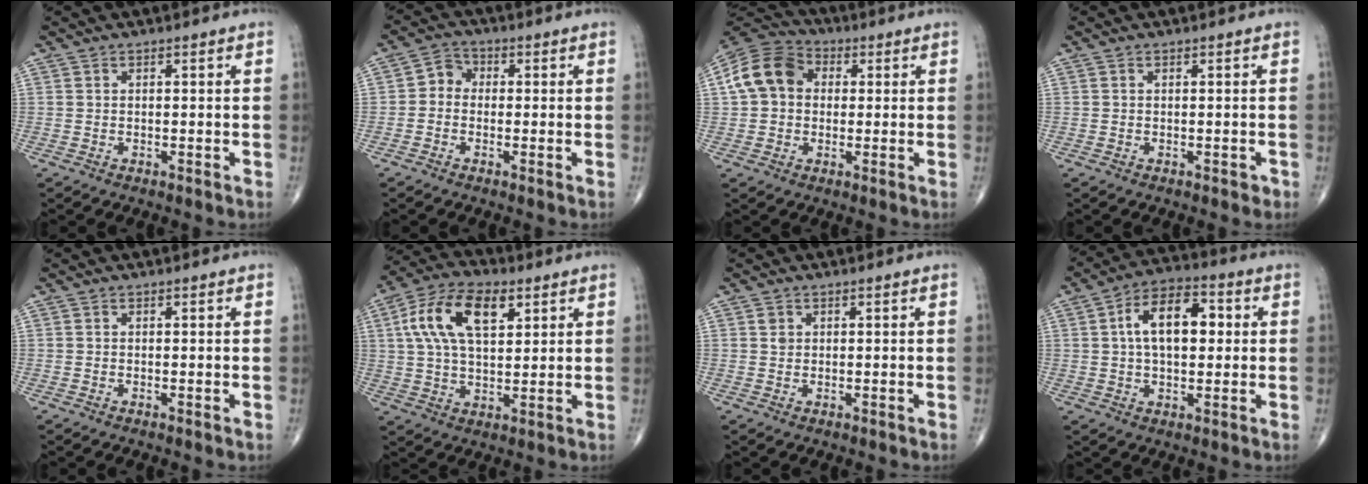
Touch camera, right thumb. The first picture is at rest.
{"total": 3.8, "force": [-0.4, 3.3, 1.9], "torque": [-0.015, 0.013, -0.023]}
{"total": 11.4, "force": [1.5, 9.2, 6.7], "torque": [-0.115, 0.027, 0.014]}
{"total": 0.8, "force": [-0.3, 0.5, 0.5], "torque": [-0.005, 0.000, -0.003]}
{"total": 0.0}
{"total": 14.3, "force": [5.0, 7.5, 11.1], "torque": [-0.202, 0.006, 0.089]}
{"total": 2.4, "force": [0.9, 1.6, 1.5], "torque": [-0.024, 0.000, 0.021]}
{"total": 12.4, "force": [2.0, 6.9, 10.1], "torque": [-0.153, 0.020, 0.027]}